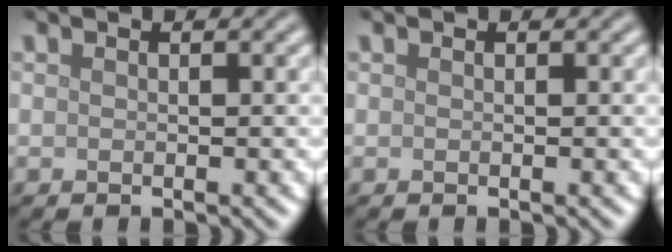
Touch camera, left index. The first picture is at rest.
{"total": 0.0}